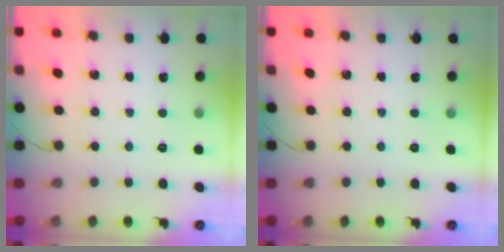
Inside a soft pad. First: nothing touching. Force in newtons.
{"total": 0.0}